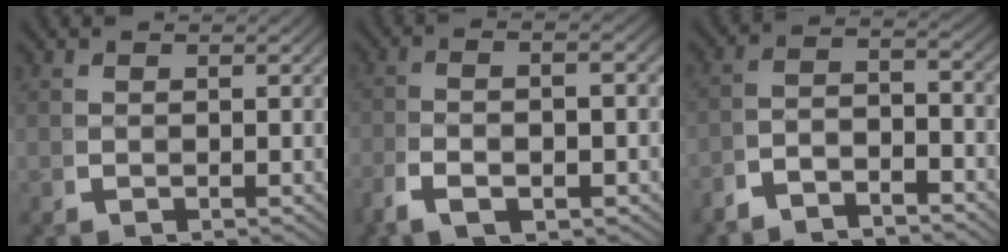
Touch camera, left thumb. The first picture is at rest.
{"total": 4.3, "force": [-1.0, 1.2, 4.0], "torque": [-0.085, 0.002, -0.016]}
{"total": 4.0, "force": [-2.3, 2.0, 2.6], "torque": [-0.042, -0.012, -0.045]}